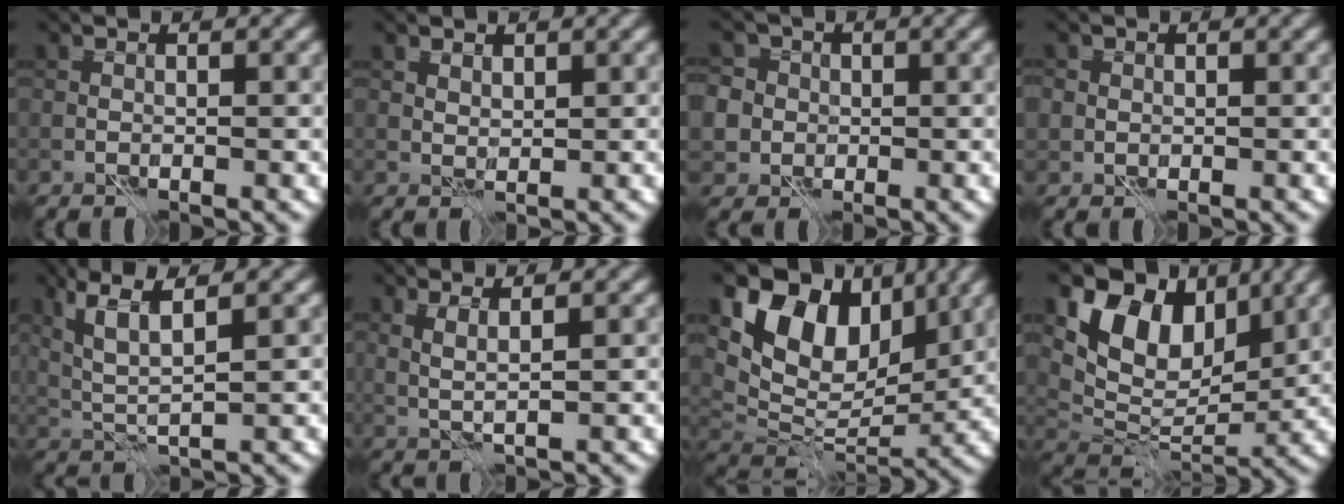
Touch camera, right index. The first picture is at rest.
{"total": 1.1, "force": [0.9, 0.6, 0.4], "torque": [-0.012, -0.003, 0.019]}
{"total": 7.1, "force": [0.9, 6.6, 2.4], "torque": [-0.048, 0.028, -0.014]}
{"total": 1.1, "force": [0.3, 1.0, 0.2], "torque": [0.001, -0.004, 0.003]}
{"total": 4.7, "force": [2.2, 1.1, 4.1], "torque": [-0.092, 0.001, 0.050]}
{"total": 2.1, "force": [1.1, 0.4, 1.8], "torque": [-0.036, -0.004, 0.022]}
{"total": 10.6, "force": [4.8, 6.9, 6.5], "torque": [-0.115, -0.010, 0.089]}
{"total": 9.2, "force": [4.4, 5.9, 5.4], "torque": [-0.089, -0.009, 0.079]}